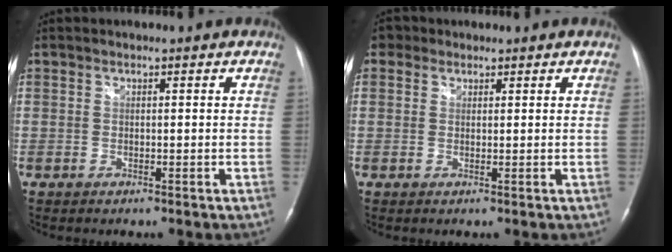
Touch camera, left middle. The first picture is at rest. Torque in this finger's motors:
{"motor_torque": [-0.20, -0.10, -0.16, 0.00]}